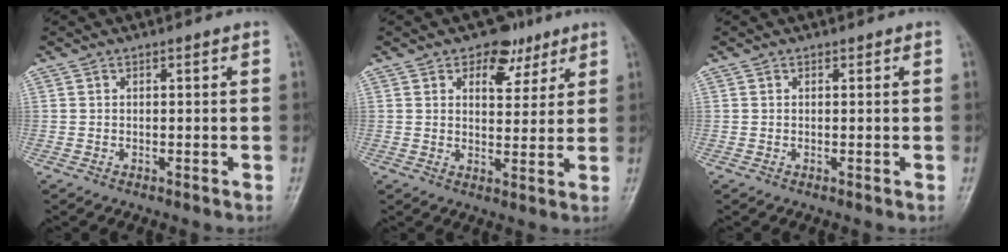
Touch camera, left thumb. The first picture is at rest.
{"total": 6.9, "force": [4.2, 4.5, 3.2], "torque": [-0.012, -0.018, 0.059]}
{"total": 0.0}